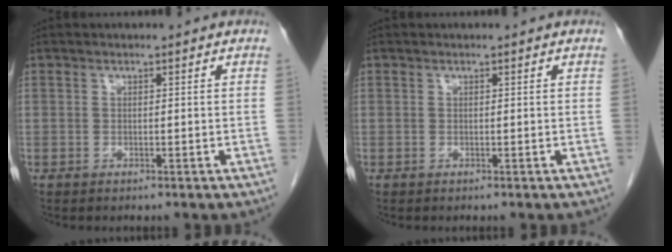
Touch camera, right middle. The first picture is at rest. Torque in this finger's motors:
{"motor_torque": [-0.06, 0.19, 0.06, 0.01]}